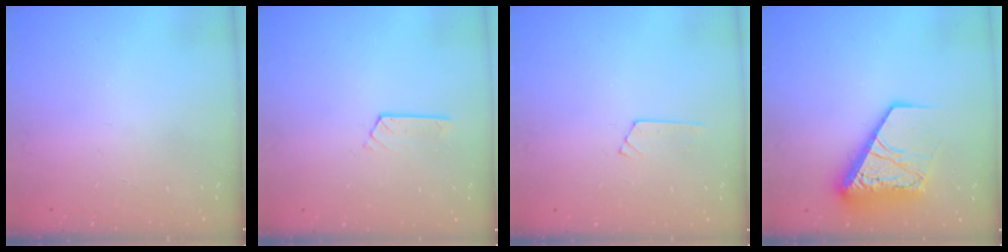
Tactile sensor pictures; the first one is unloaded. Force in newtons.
{"total": 4.0, "press": 4.0, "slide": 0.6}
{"total": 3.2, "press": 3.2, "slide": 0.4}
{"total": 16.9, "press": 16.8, "slide": 2.1}